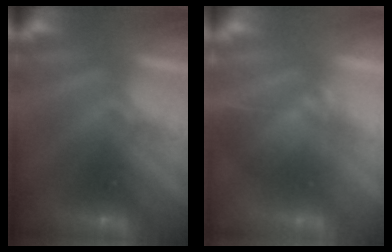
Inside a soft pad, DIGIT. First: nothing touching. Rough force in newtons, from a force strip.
{"total": 3.8}